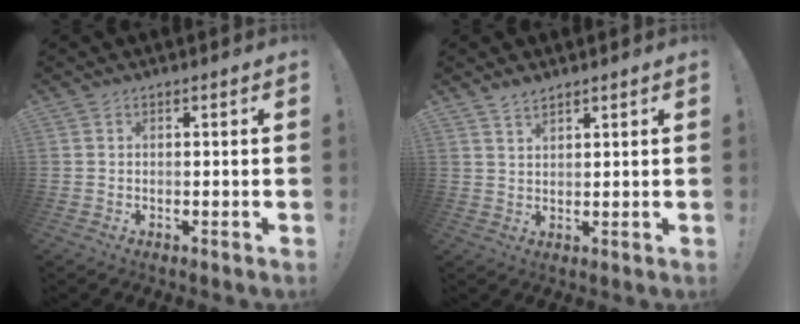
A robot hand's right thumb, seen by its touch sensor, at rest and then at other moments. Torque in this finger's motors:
{"motor_torque": [-0.32, 0.37, 0.22, 0.16, 0.01]}